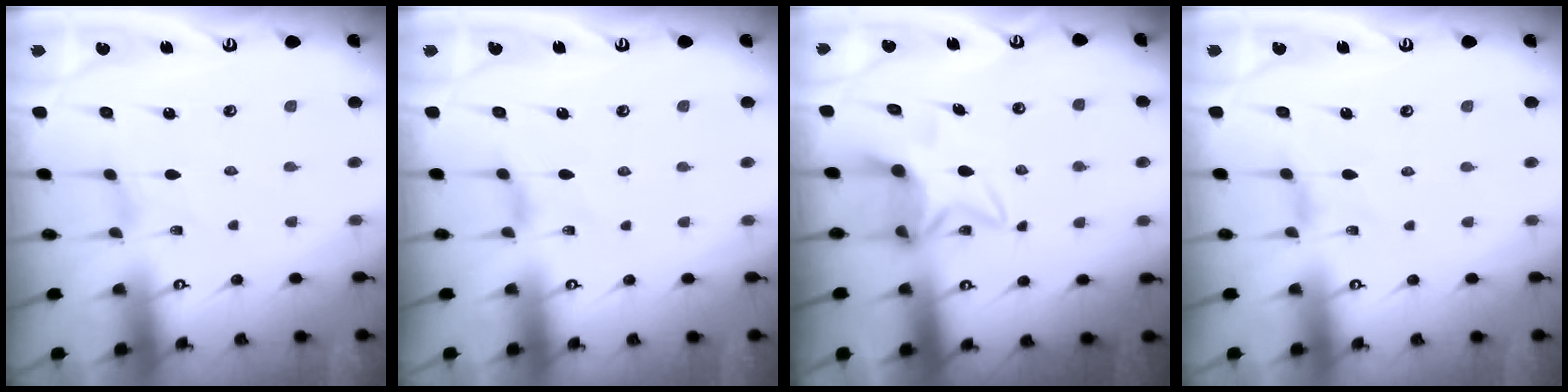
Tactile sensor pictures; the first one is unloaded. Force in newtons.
{"total": 1.6, "press": 1.6, "slide": 0.4}
{"total": 7.1, "press": 7.1, "slide": 0.4}
{"total": 1.1, "press": 1.0, "slide": 0.3}